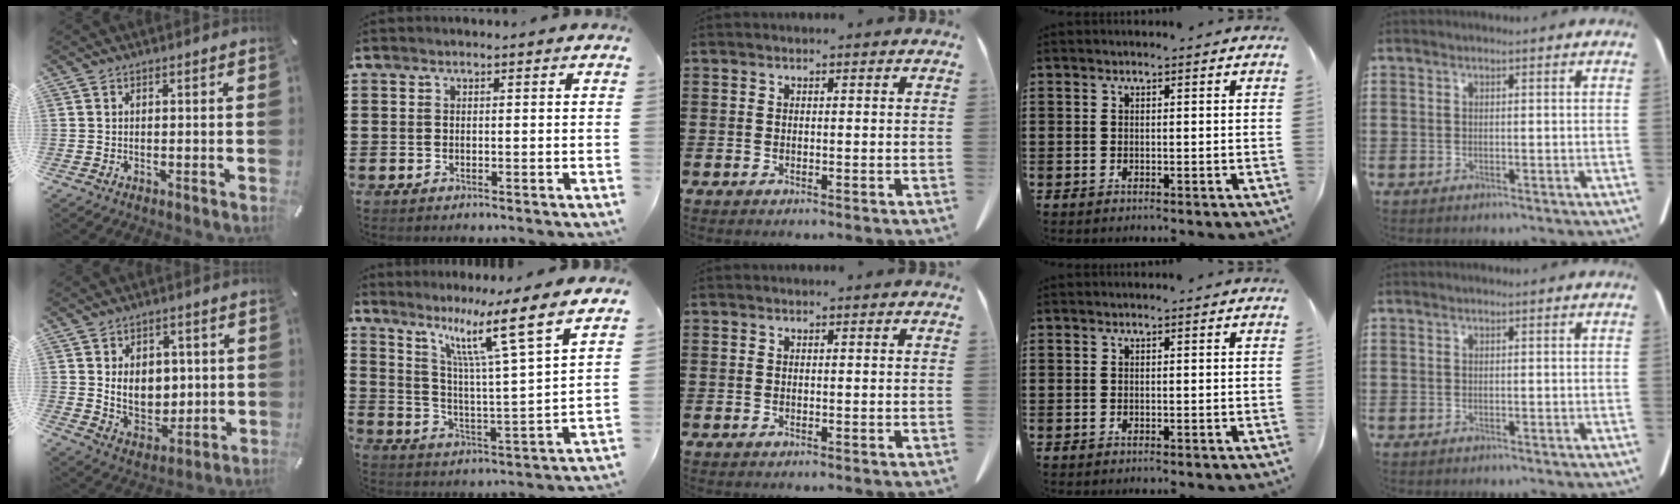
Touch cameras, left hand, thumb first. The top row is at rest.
{"thumb": {"total": 9.1, "force": [1.5, 7.3, 5.1], "torque": [-0.080, -0.002, 0.028]}, "index": {"total": 10.4, "force": [7.2, -0.4, 7.5], "torque": [-0.161, -0.041, 0.109]}}